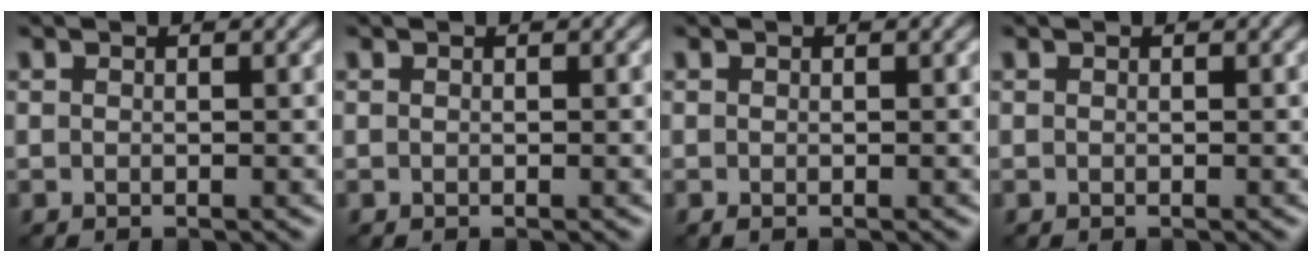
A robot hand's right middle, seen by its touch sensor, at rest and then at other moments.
{"total": 0.0}
{"total": 0.0}
{"total": 0.0}